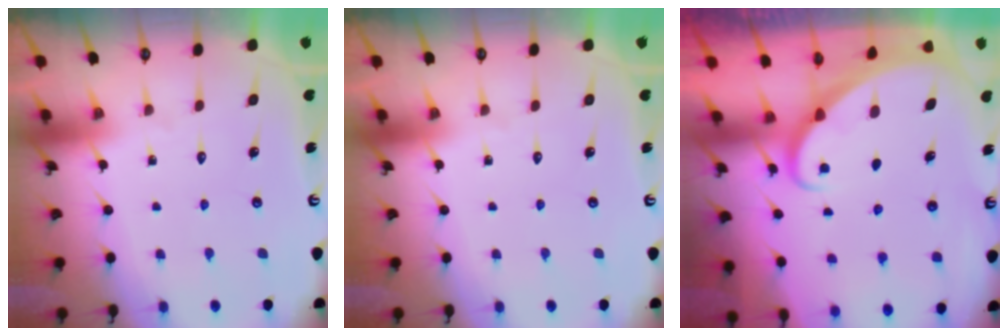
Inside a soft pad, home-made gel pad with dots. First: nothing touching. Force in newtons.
{"total": 0.0}
{"total": 2.0, "press": 2.0, "slide": 0.2}